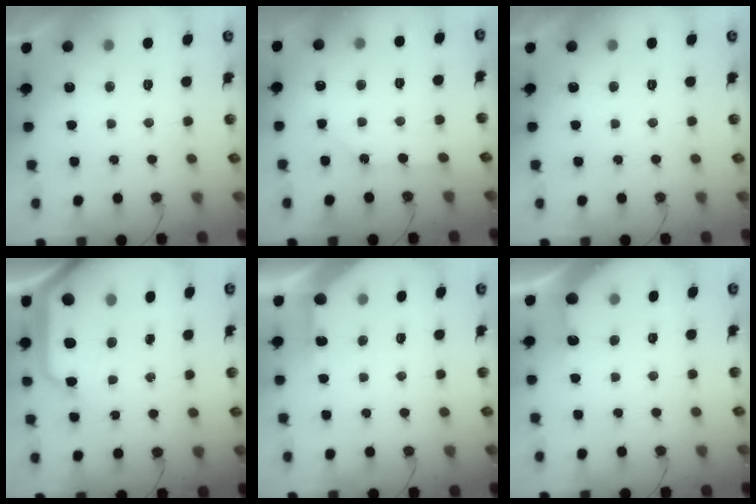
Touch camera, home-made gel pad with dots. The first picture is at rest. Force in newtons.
{"total": 1.1, "press": 1.1, "slide": 0.2}
{"total": 0.0}
{"total": 14.1, "press": 14.0, "slide": 1.9}
{"total": 2.3, "press": 2.2, "slide": 0.3}
{"total": 3.0, "press": 2.9, "slide": 0.4}